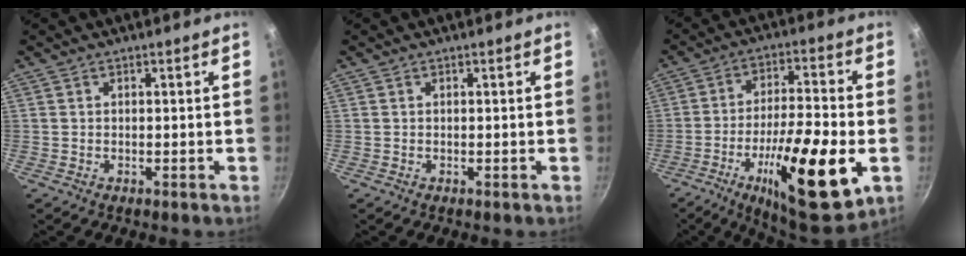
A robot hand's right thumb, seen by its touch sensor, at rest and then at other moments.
{"total": 0.0}
{"total": 21.8, "force": [-6.9, 6.1, 19.7], "torque": [-0.310, 0.021, -0.108]}